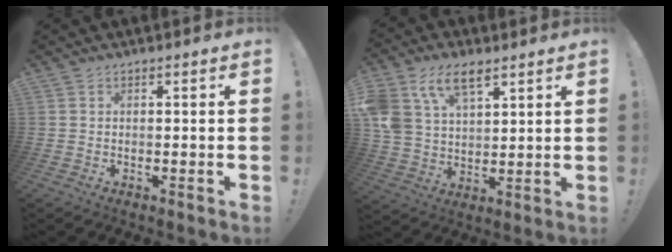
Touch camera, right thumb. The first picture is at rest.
{"total": 13.6, "force": [7.7, 8.1, 7.6], "torque": [-0.154, -0.027, 0.150]}